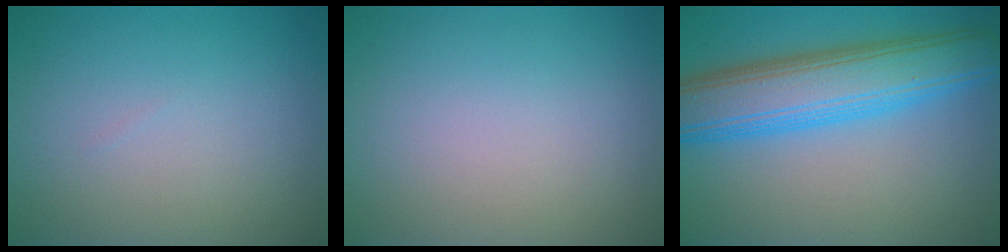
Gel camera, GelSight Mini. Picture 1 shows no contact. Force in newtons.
{"total": 0.0}
{"total": 8.8, "press": 8.8, "slide": 0.3}